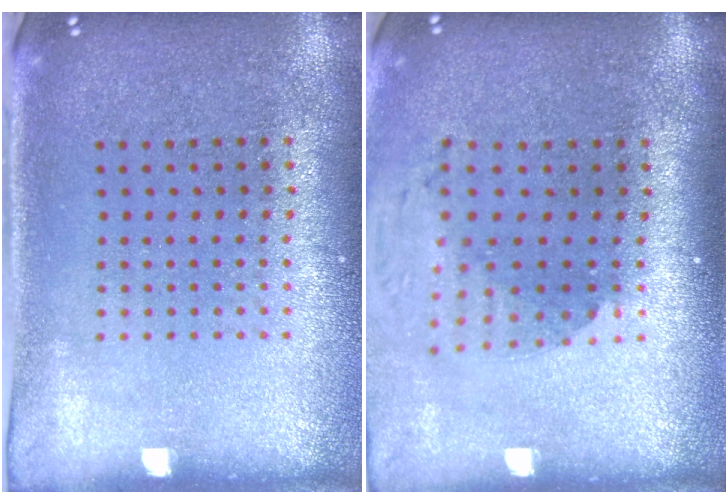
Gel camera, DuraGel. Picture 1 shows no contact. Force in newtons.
{"total": 1.8, "press": 1.4, "slide": 1.2}